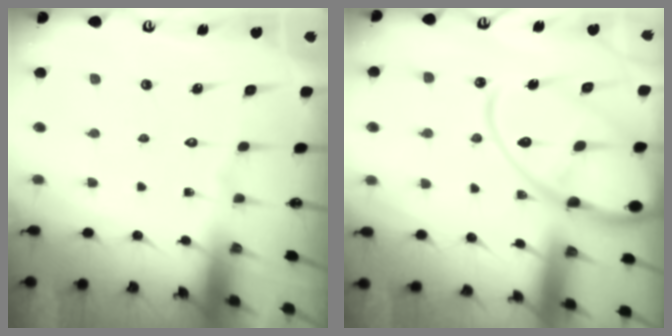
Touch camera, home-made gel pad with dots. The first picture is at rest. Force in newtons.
{"total": 18.7, "press": 18.6, "slide": 1.9}